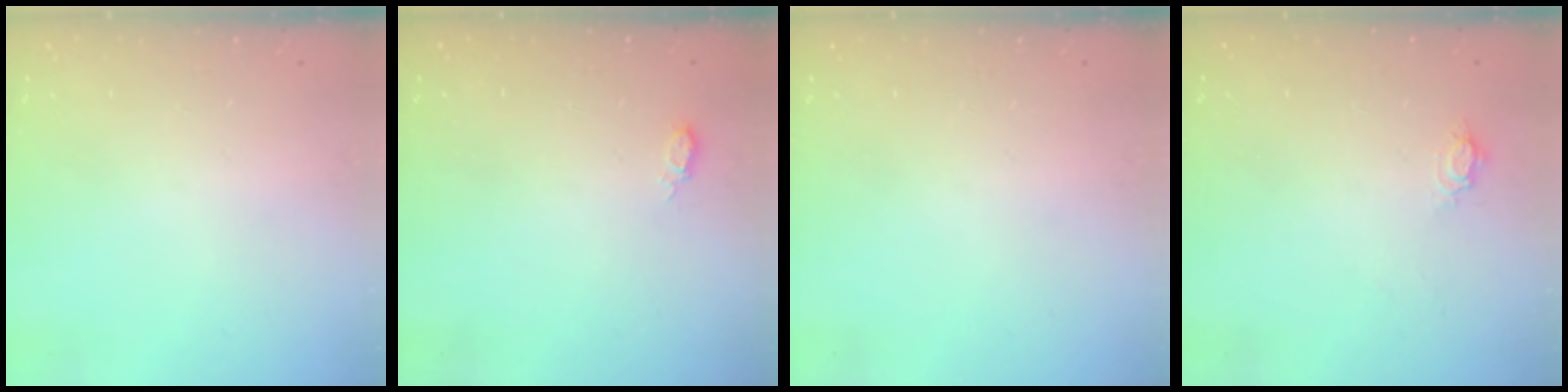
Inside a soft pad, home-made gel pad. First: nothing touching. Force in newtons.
{"total": 5.0, "press": 5.0, "slide": 0.7}
{"total": 0.0}
{"total": 4.1, "press": 4.1, "slide": 0.4}